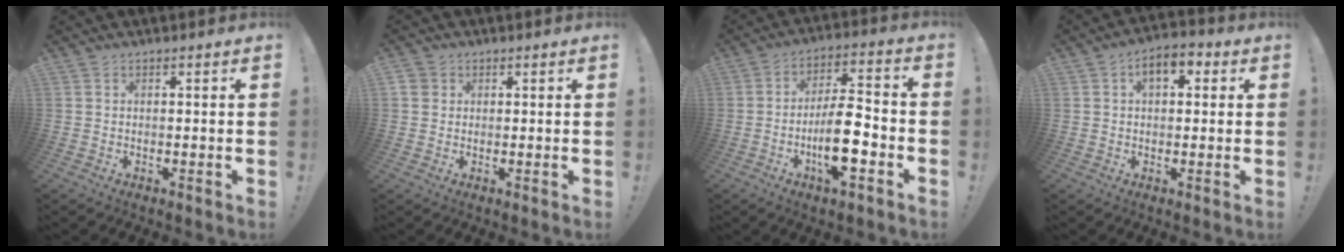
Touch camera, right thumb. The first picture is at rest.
{"total": 2.4, "force": [0.9, 2.1, 0.5], "torque": [-0.013, 0.002, 0.018]}
{"total": 13.4, "force": [-4.7, 4.4, 11.7], "torque": [-0.214, 0.015, -0.083]}
{"total": 6.5, "force": [2.0, 3.8, 4.9], "torque": [-0.063, 0.001, 0.031]}